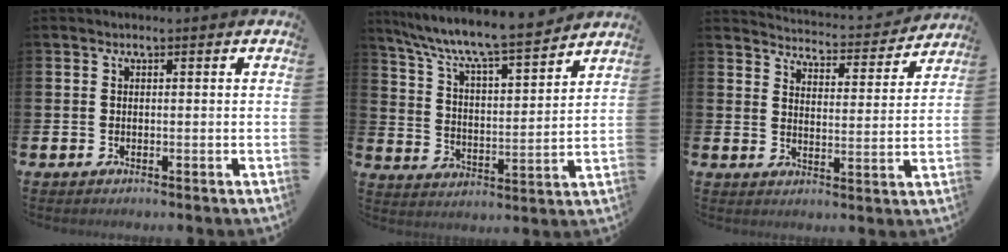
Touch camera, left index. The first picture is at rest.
{"total": 8.8, "force": [8.1, 0.7, 3.3], "torque": [-0.094, -0.063, 0.134]}
{"total": 4.3, "force": [4.2, 0.4, 0.4], "torque": [-0.024, -0.039, 0.067]}